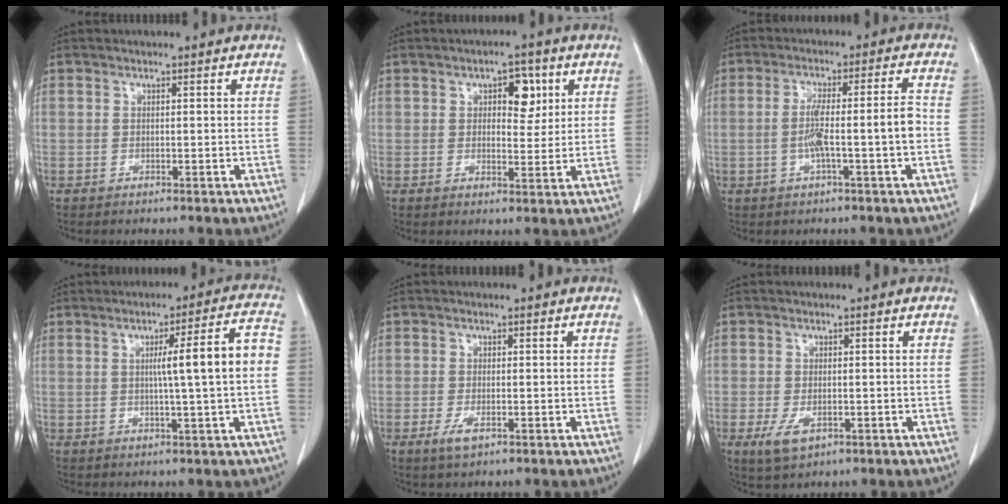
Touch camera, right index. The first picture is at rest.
{"total": 5.1, "force": [2.0, 2.6, 3.9], "torque": [-0.047, 0.008, 0.028]}
{"total": 7.1, "force": [-1.6, -0.3, 6.9], "torque": [-0.127, 0.017, -0.022]}
{"total": 8.9, "force": [0.2, -0.6, 8.9], "torque": [-0.125, 0.012, 0.002]}
{"total": 2.5, "force": [-1.2, 1.1, 1.9], "torque": [-0.035, 0.000, -0.021]}
{"total": 4.1, "force": [-1.7, 2.3, 2.9], "torque": [-0.054, -0.004, -0.024]}